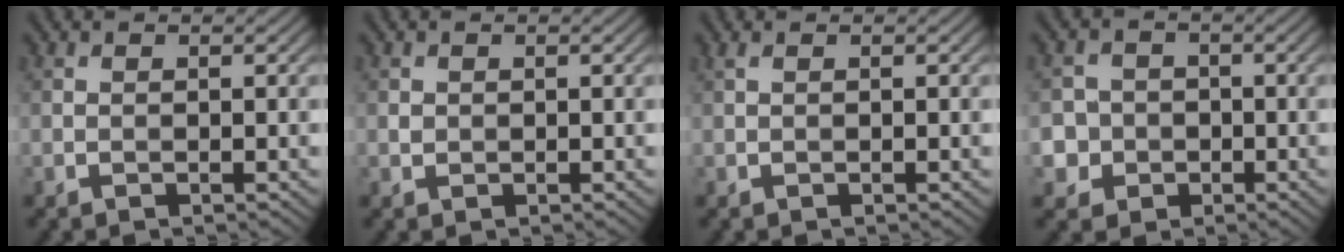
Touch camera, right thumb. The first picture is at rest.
{"total": 0.7, "force": [0.2, 0.6, 0.1], "torque": [-0.004, -0.004, 0.005]}
{"total": 0.8, "force": [0.5, 0.2, 0.6], "torque": [-0.017, 0.006, 0.009]}
{"total": 4.8, "force": [-1.3, 4.6, 0.7], "torque": [-0.022, 0.005, -0.045]}